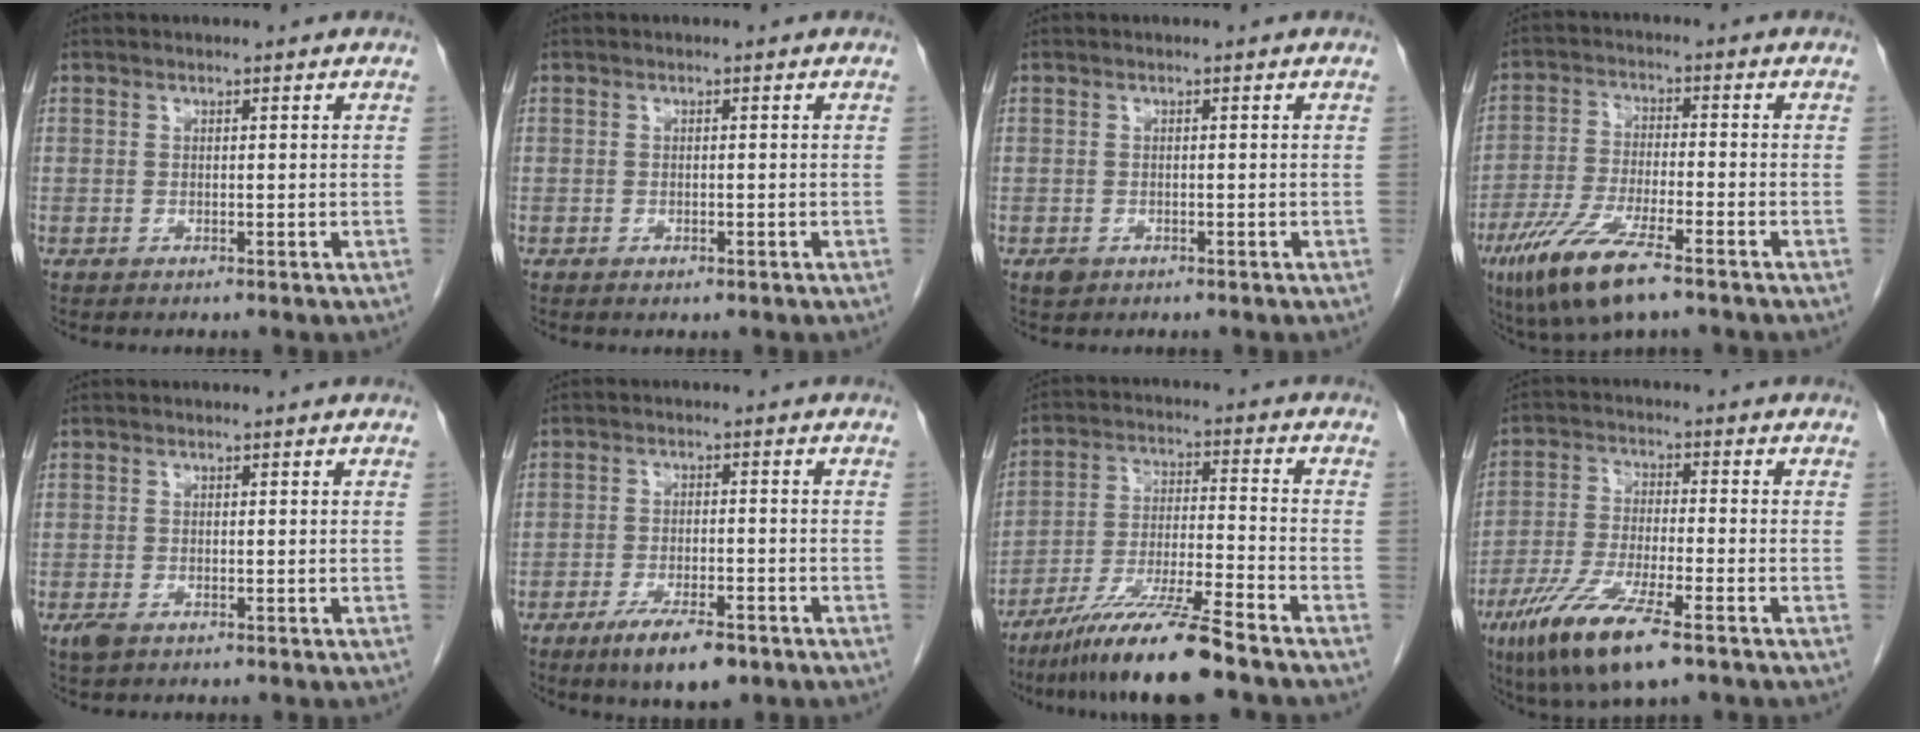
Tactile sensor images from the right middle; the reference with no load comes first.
{"total": 0.8, "force": [-0.5, 0.5, 0.5], "torque": [-0.010, 0.000, -0.003]}
{"total": 1.2, "force": [-0.7, 0.8, 0.5], "torque": [-0.010, 0.001, -0.006]}
{"total": 11.0, "force": [-6.9, 2.1, 8.4], "torque": [-0.174, -0.022, -0.121]}
{"total": 1.8, "force": [-1.0, 0.9, 1.1], "torque": [-0.029, -0.004, -0.014]}
{"total": 7.8, "force": [-5.1, 2.2, 5.5], "torque": [-0.092, -0.009, -0.080]}
{"total": 12.8, "force": [-9.8, -0.5, 8.2], "torque": [-0.149, -0.025, -0.178]}
{"total": 12.1, "force": [-7.2, 2.1, 9.5], "torque": [-0.192, -0.026, -0.126]}